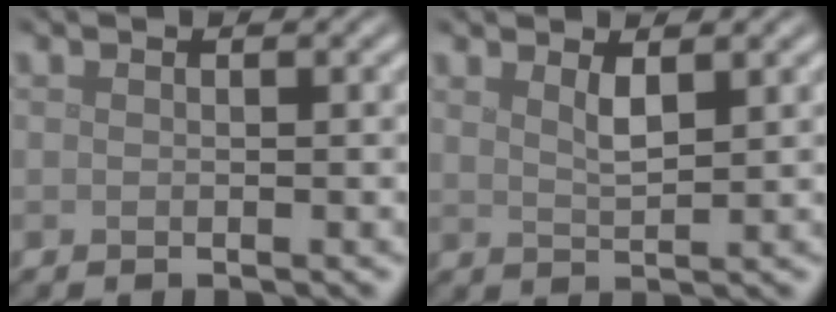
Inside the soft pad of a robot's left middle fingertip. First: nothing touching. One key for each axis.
{"total": 1.7, "fx": 1.2, "fy": 0.4, "fz": 1.2, "tx": -0.026, "ty": -0.002, "tz": 0.023}